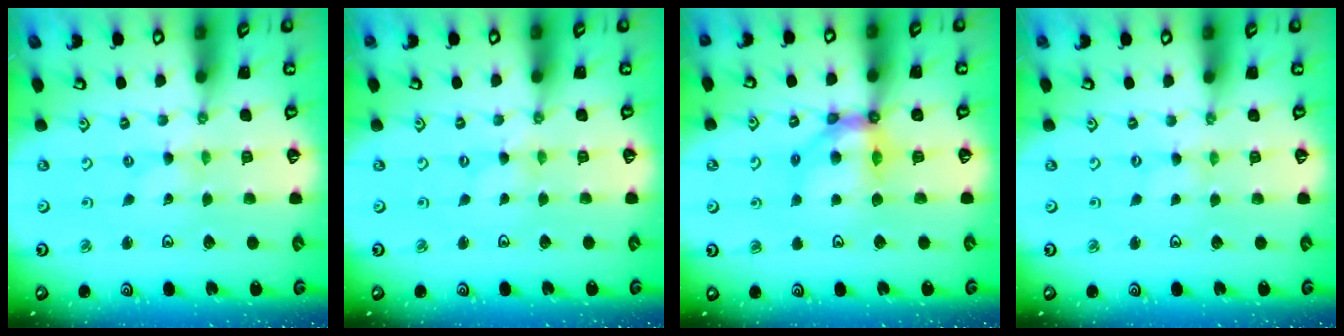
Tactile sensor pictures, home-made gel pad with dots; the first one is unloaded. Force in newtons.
{"total": 0.0}
{"total": 9.0, "press": 8.9, "slide": 1.7}
{"total": 0.0}